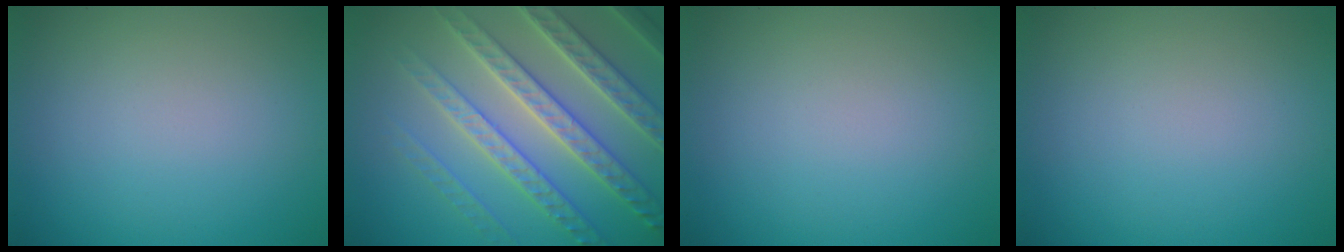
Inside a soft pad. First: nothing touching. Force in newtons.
{"total": 7.0, "press": 6.8, "slide": 1.7}
{"total": 0.0}
{"total": 0.0}